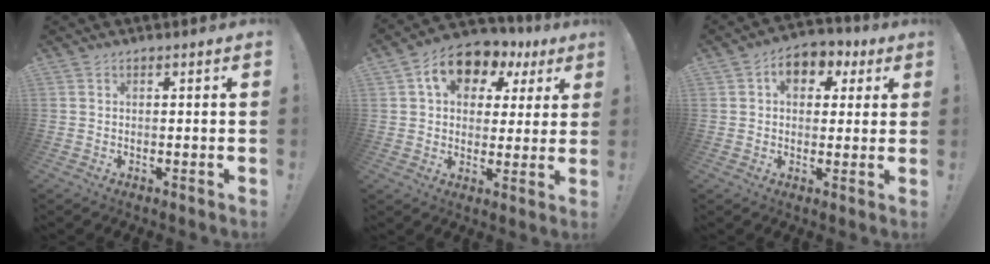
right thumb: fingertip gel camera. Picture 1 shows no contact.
{"total": 12.7, "force": [5.5, 9.0, 7.0], "torque": [-0.110, -0.018, 0.103]}
{"total": 8.2, "force": [2.4, 6.1, 5.0], "torque": [-0.063, -0.002, 0.044]}